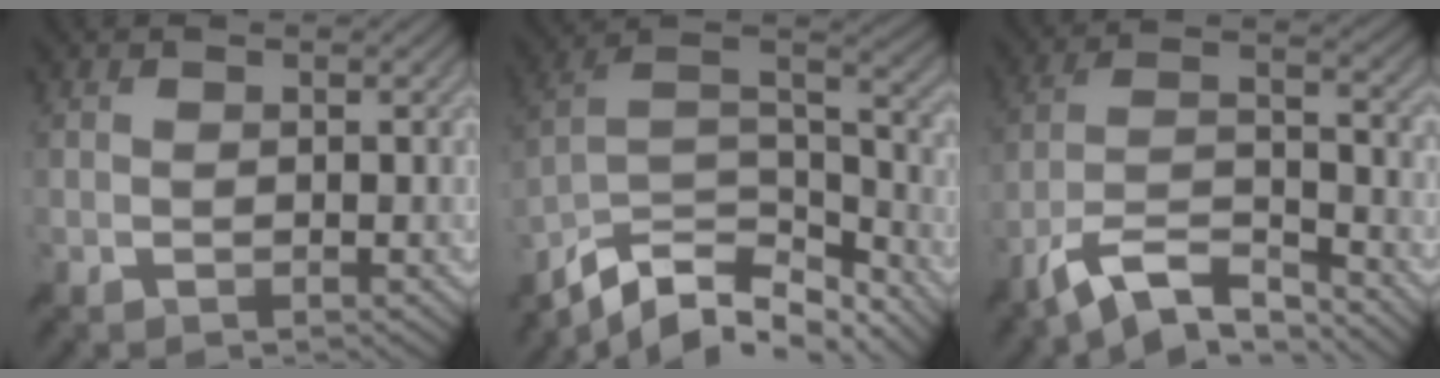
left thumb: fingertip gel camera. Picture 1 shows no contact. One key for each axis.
{"total": 13.8, "fx": -10.2, "fy": 5.8, "fz": 7.3, "tx": -0.180, "ty": -0.011, "tz": -0.176}
{"total": 9.8, "fx": -7.6, "fy": 2.5, "fz": 5.6, "tx": -0.103, "ty": 0.005, "tz": -0.151}